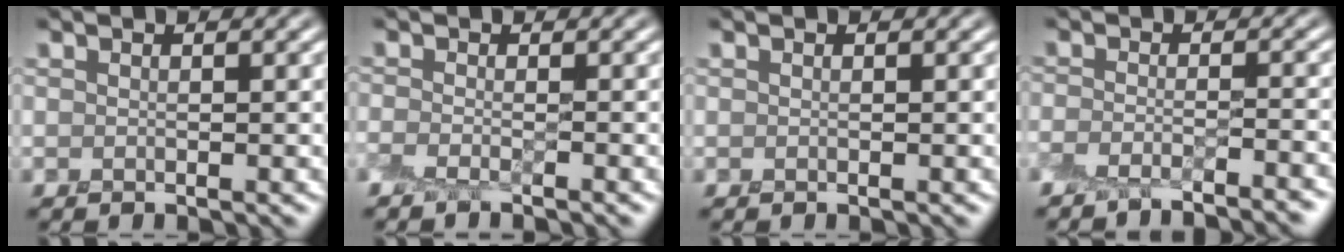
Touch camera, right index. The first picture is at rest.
{"total": 1.5, "force": [-1.4, 0.2, 0.5], "torque": [-0.013, -0.004, -0.034]}
{"total": 0.0}
{"total": 4.2, "force": [-4.0, 0.3, 1.2], "torque": [-0.025, -0.006, -0.064]}